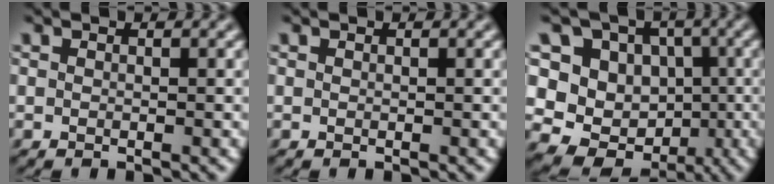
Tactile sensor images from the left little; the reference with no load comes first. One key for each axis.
{"total": 0.0}
{"total": 13.0, "fx": 1.6, "fy": 11.6, "fz": 5.8, "tx": -0.134, "ty": 0.045, "tz": 0.006}